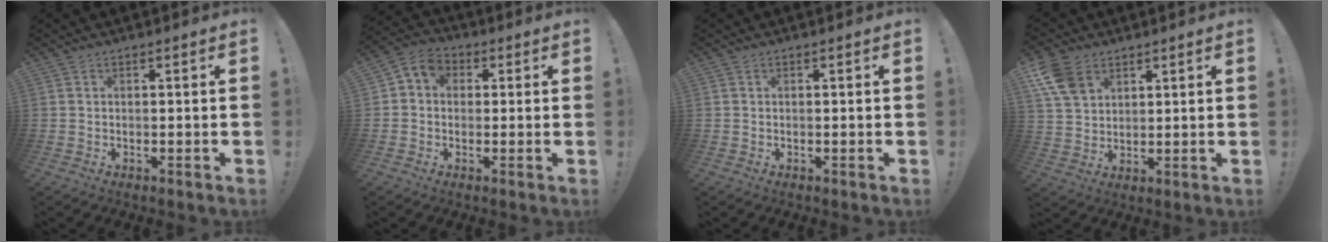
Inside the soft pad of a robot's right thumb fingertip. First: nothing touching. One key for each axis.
{"total": 5.6, "fx": 0.7, "fy": 4.9, "fz": 2.6, "tx": -0.042, "ty": 0.005, "tz": 0.015}
{"total": 0.0}
{"total": 10.5, "fx": 5.7, "fy": 6.9, "fz": 5.4, "tx": -0.107, "ty": -0.015, "tz": 0.115}